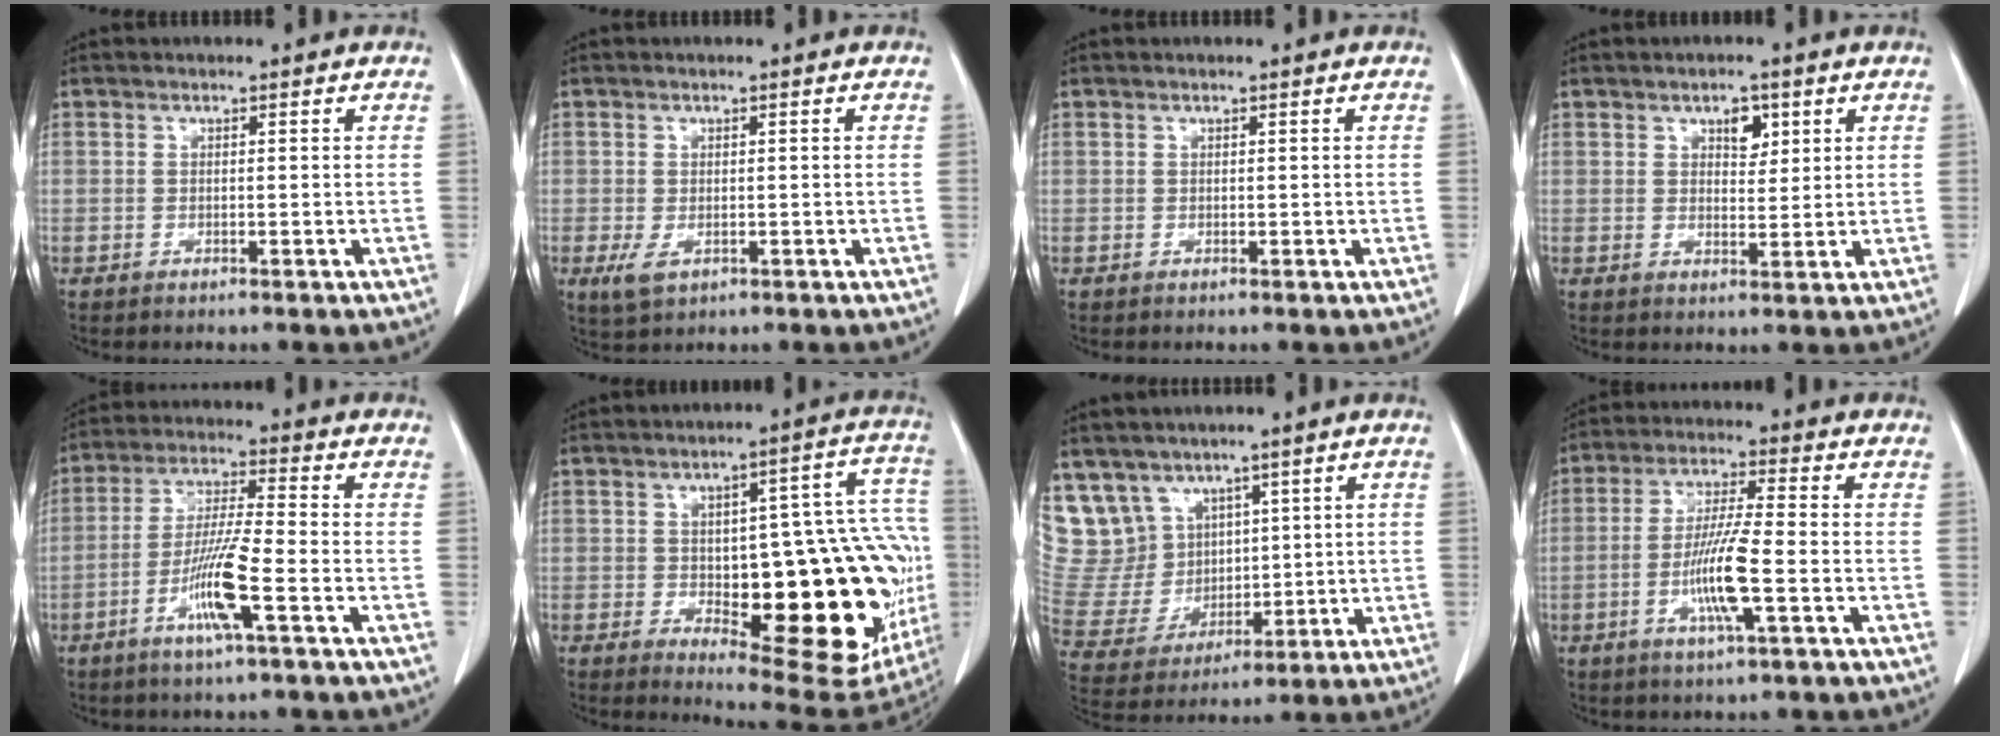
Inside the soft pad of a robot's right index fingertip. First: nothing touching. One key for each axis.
{"total": 2.8, "fx": -0.9, "fy": 1.8, "fz": 1.9, "tx": -0.038, "ty": -0.004, "tz": -0.004}
{"total": 0.0}
{"total": 3.4, "fx": 1.8, "fy": 1.9, "fz": 2.2, "tx": -0.030, "ty": 0.000, "tz": 0.031}
{"total": 9.3, "fx": -3.9, "fy": -0.1, "fz": 8.4, "tx": -0.167, "ty": -0.009, "tz": -0.078}
{"total": 26.9, "fx": -4.4, "fy": 9.1, "fz": 24.9, "tx": -0.239, "ty": 0.026, "tz": -0.029}
{"total": 12.0, "fx": 7.9, "fy": 8.9, "fz": 1.9, "tx": -0.064, "ty": 0.044, "tz": 0.184}
{"total": 8.9, "fx": -2.6, "fy": 0.1, "fz": 8.5, "tx": -0.166, "ty": -0.009, "tz": -0.054}